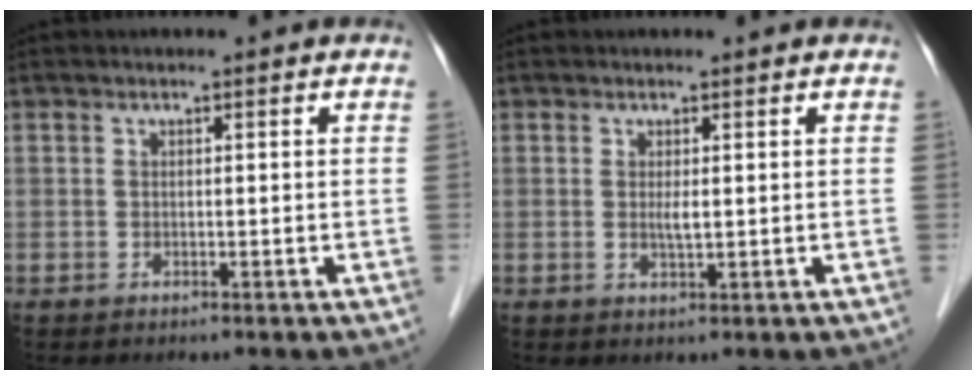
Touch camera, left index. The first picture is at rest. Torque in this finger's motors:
{"motor_torque": [0.45, 0.23, 0.24, 0.06]}